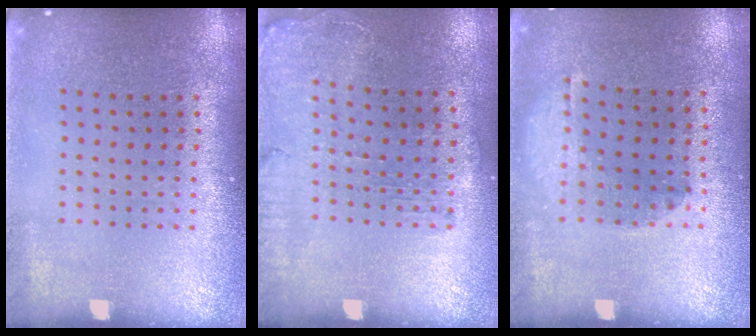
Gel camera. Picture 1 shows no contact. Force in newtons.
{"total": 1.2, "press": 1.2, "slide": 0.3}
{"total": 1.1, "press": 1.0, "slide": 0.2}